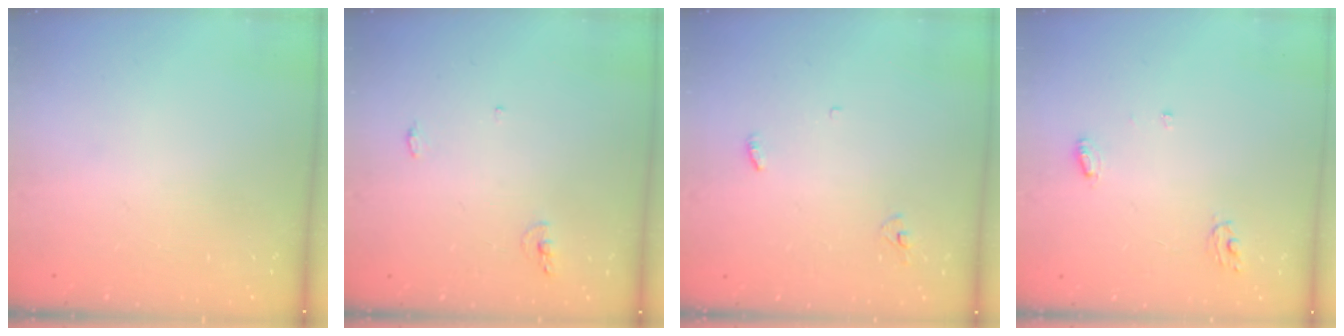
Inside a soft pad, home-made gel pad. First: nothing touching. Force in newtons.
{"total": 5.0, "press": 4.8, "slide": 1.5}
{"total": 3.3, "press": 3.2, "slide": 0.3}
{"total": 5.1, "press": 5.1, "slide": 0.4}